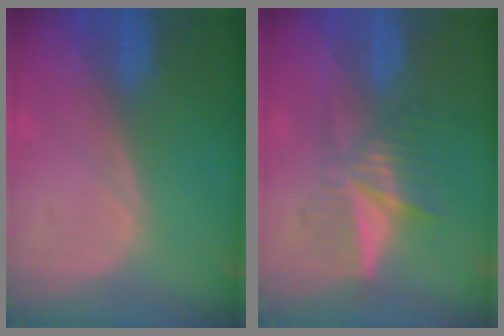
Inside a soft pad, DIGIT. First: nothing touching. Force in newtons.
{"total": 6.5, "press": 5.5, "slide": 3.6}